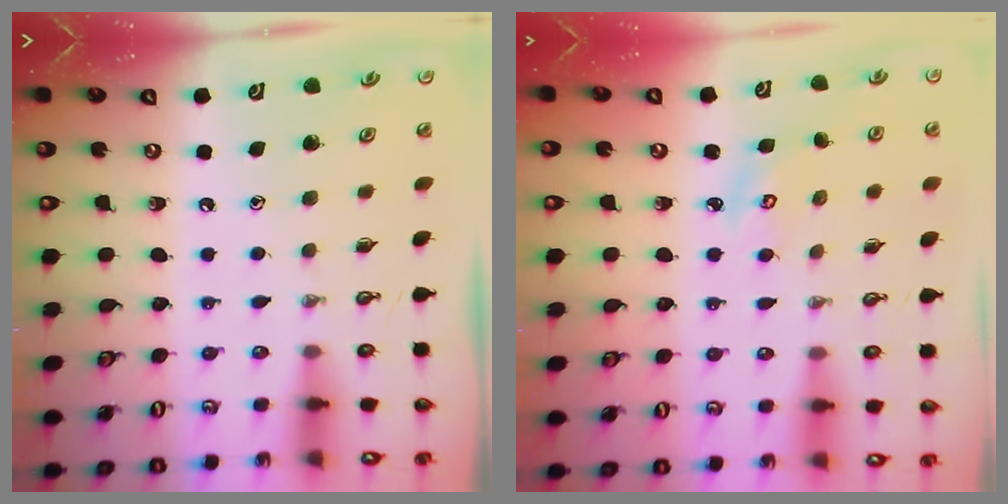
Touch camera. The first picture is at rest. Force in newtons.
{"total": 3.5, "press": 3.5, "slide": 0.3}